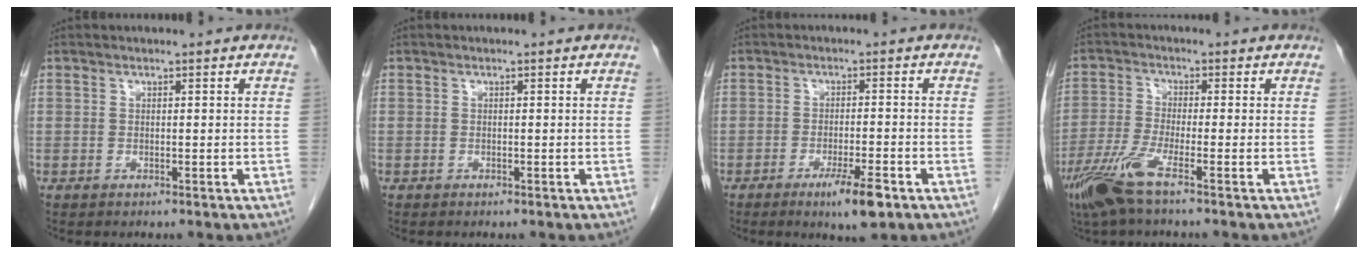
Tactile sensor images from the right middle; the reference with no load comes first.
{"total": 0.0}
{"total": 5.7, "force": [-3.3, 0.6, 4.7], "torque": [-0.080, -0.010, -0.051]}
{"total": 7.0, "force": [-4.3, 0.2, 5.5], "torque": [-0.122, -0.017, -0.090]}